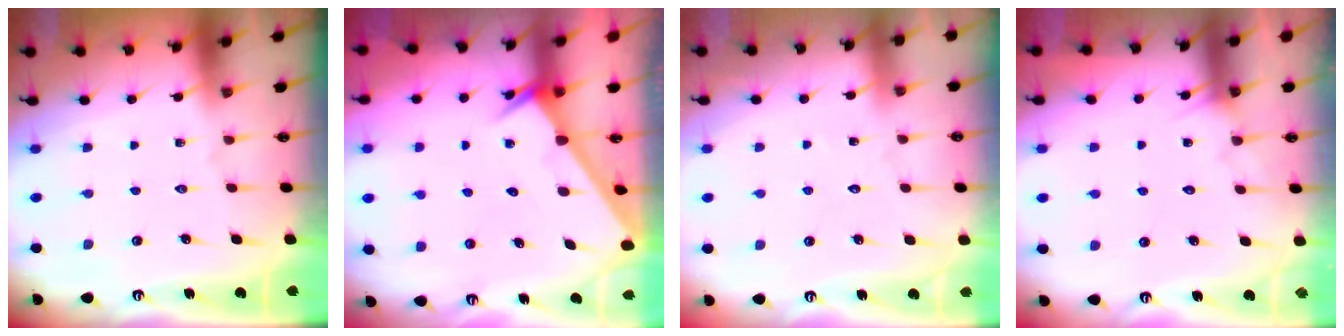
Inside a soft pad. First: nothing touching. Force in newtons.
{"total": 2.7, "press": 2.7, "slide": 0.0}
{"total": 3.7, "press": 3.7, "slide": 0.4}
{"total": 5.1, "press": 5.1, "slide": 0.4}